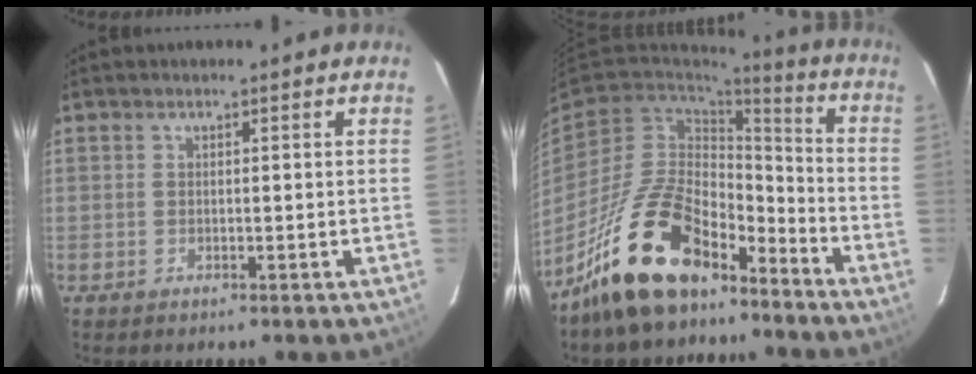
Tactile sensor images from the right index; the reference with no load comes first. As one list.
[{"total": 19.3, "force": [-13.8, 8.6, 10.4], "torque": [-0.206, 0.017, -0.233]}]